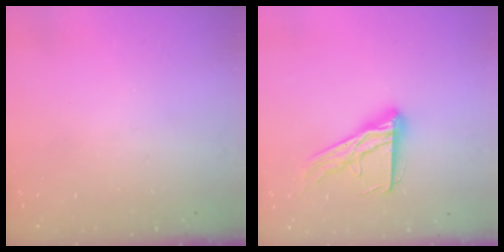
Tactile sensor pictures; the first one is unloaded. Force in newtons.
{"total": 14.8, "press": 14.8, "slide": 1.3}